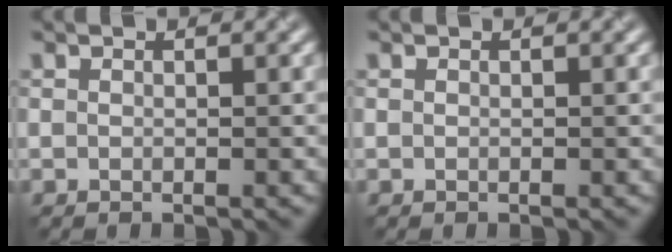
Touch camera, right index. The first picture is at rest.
{"total": 0.0}